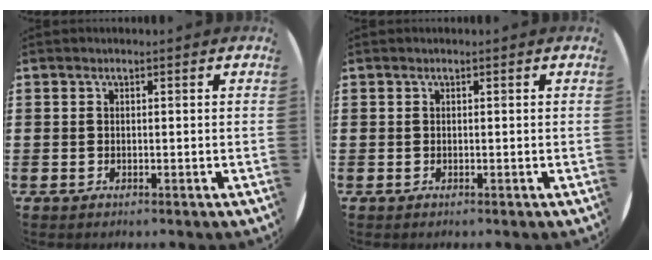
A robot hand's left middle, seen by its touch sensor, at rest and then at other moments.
{"total": 0.0}